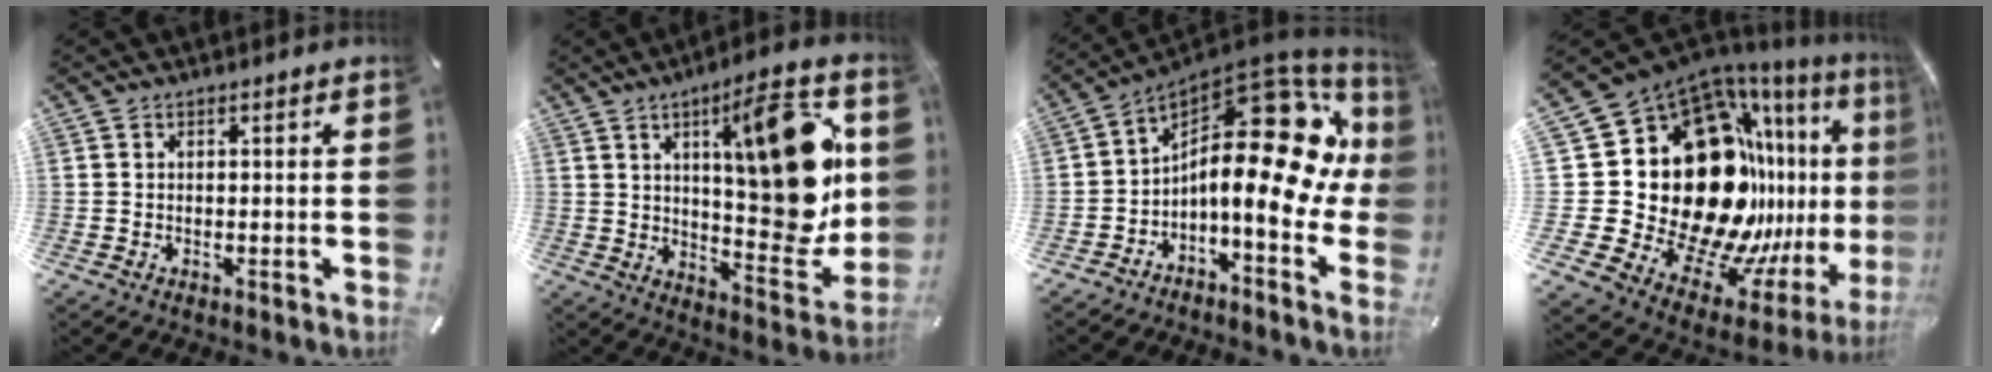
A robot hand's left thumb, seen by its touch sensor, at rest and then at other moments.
{"total": 23.5, "force": [6.9, 8.6, 20.8], "torque": [-0.271, -0.046, 0.100]}
{"total": 20.8, "force": [3.4, 9.6, 18.1], "torque": [-0.274, -0.056, 0.059]}
{"total": 39.7, "force": [3.9, 25.9, 29.8], "torque": [-0.513, -0.119, 0.142]}